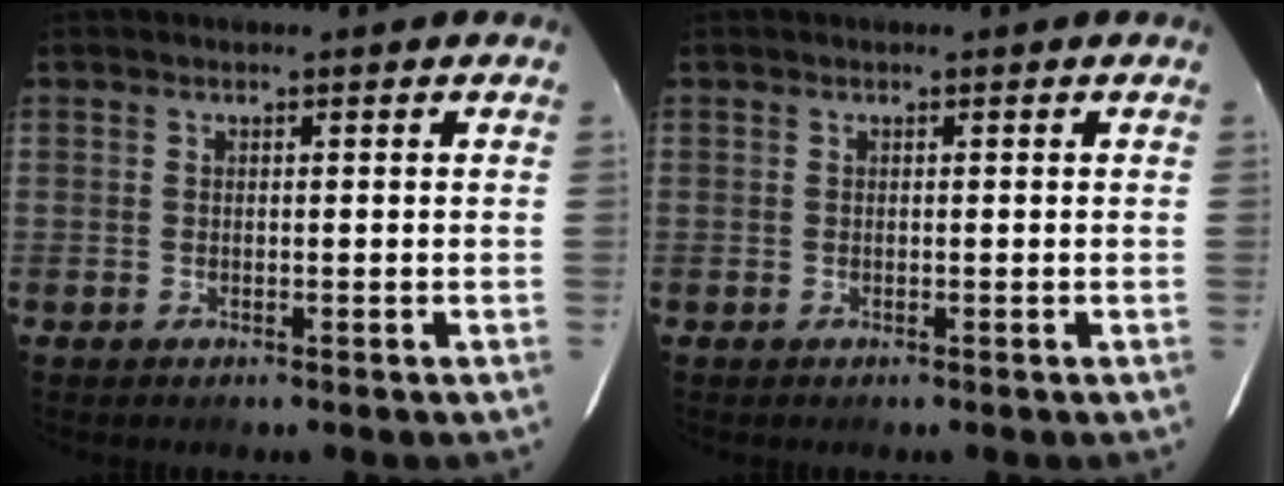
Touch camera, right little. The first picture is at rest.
{"total": 0.0}